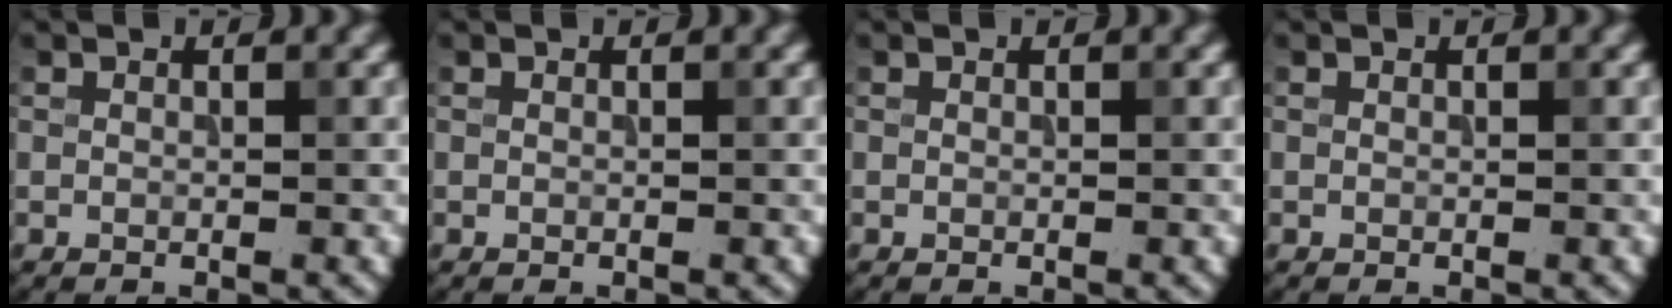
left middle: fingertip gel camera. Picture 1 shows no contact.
{"total": 0.0}
{"total": 0.0}
{"total": 0.0}